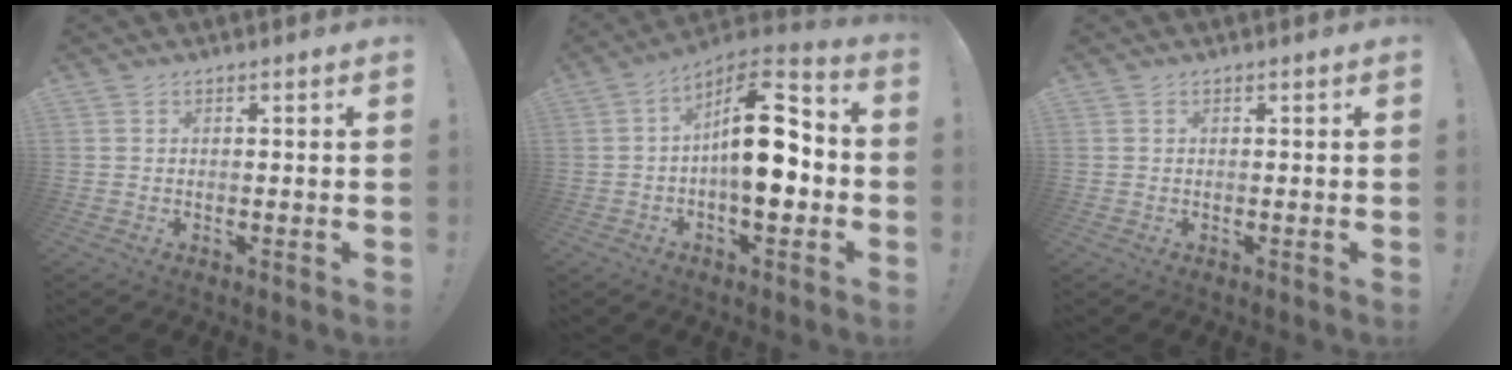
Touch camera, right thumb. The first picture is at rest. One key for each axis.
{"total": 18.2, "fx": -0.5, "fy": 8.0, "fz": 16.3, "tx": -0.239, "ty": 0.009, "tz": -0.011}
{"total": 0.0}